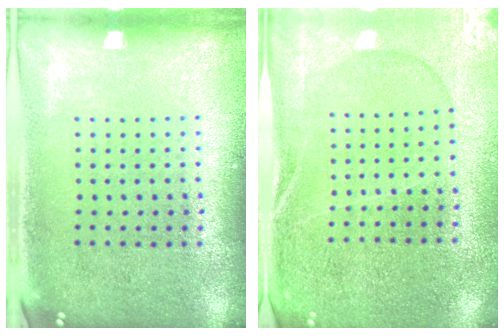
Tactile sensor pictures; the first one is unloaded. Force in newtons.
{"total": 0.5, "press": 0.4, "slide": 0.4}